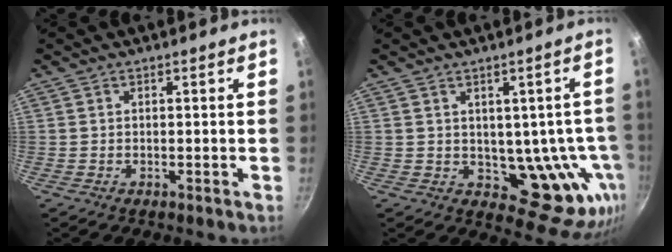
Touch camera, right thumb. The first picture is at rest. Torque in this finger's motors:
{"motor_torque": [-0.58, 0.73, 0.39, -0.04, 0.00]}